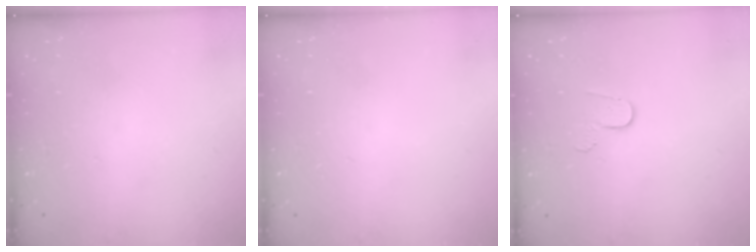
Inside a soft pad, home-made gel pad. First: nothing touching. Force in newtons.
{"total": 0.0}
{"total": 4.5, "press": 4.5, "slide": 0.3}